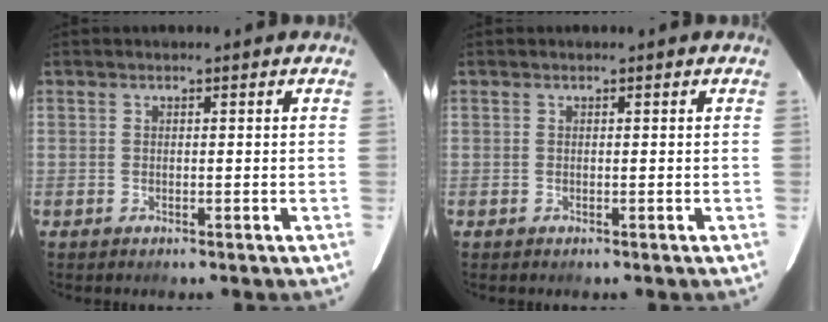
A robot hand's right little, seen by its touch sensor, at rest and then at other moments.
{"total": 0.0}